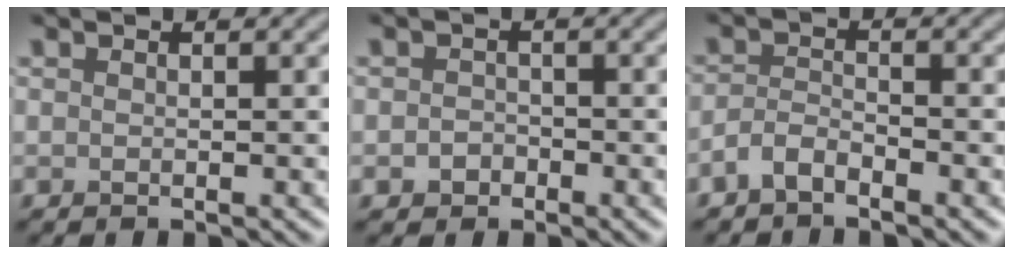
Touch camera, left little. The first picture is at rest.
{"total": 1.3, "force": [-0.6, 1.1, 0.4], "torque": [-0.003, 0.002, -0.014]}
{"total": 1.9, "force": [-1.5, 0.7, 0.9], "torque": [-0.022, 0.006, -0.037]}